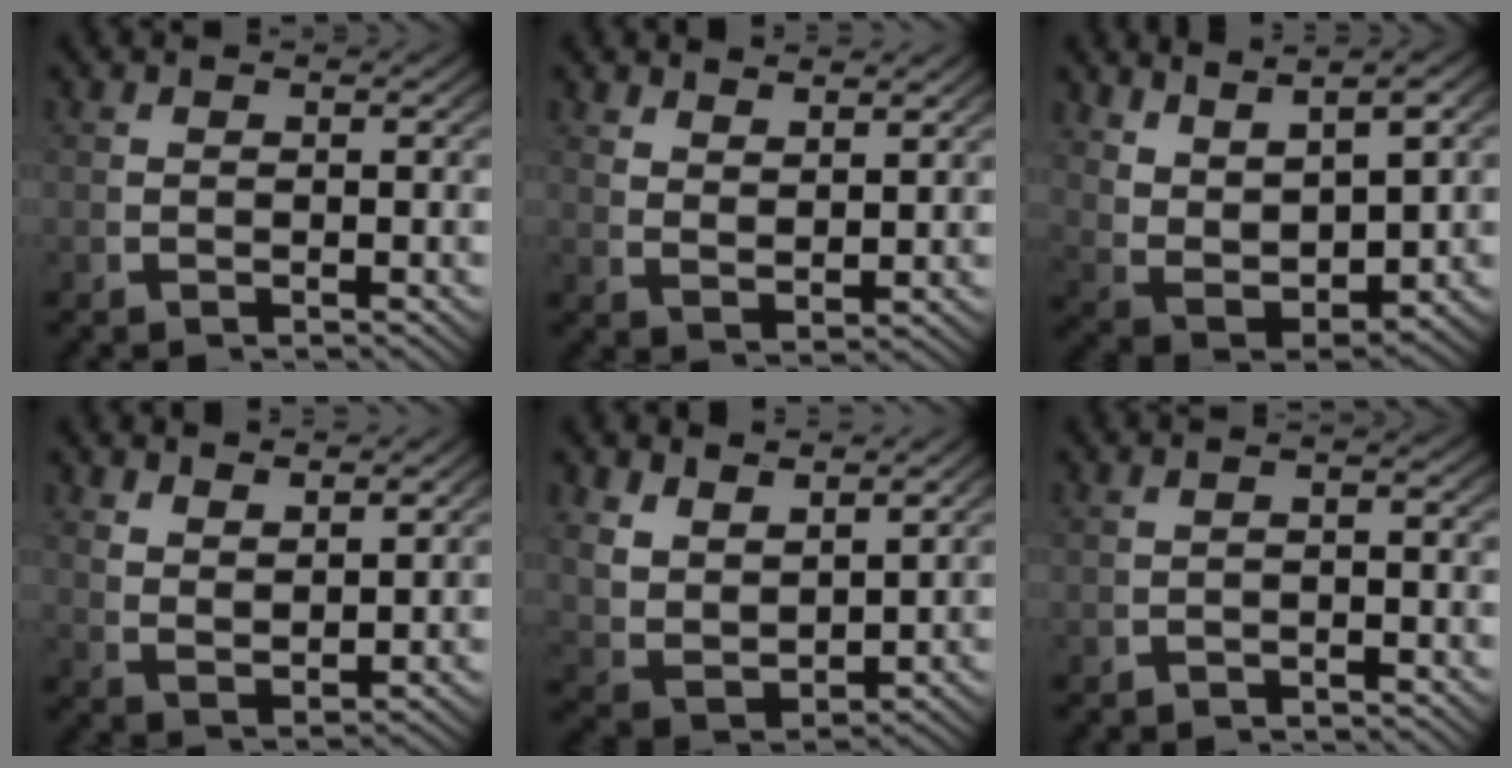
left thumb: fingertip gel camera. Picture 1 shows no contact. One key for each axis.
{"total": 2.8, "fx": 2.6, "fy": 0.5, "fz": 1.0, "tx": -0.016, "ty": -0.005, "tz": 0.059}
{"total": 9.9, "fx": 2.1, "fy": 6.8, "fz": 6.9, "tx": -0.157, "ty": -0.028, "tz": 0.051}
{"total": 3.3, "fx": 2.7, "fy": 1.0, "fz": 1.5, "tx": -0.028, "ty": -0.011, "tz": 0.064}
{"total": 6.4, "fx": 1.5, "fy": 4.7, "fz": 4.1, "tx": -0.105, "ty": -0.035, "tz": 0.049}
{"total": 1.9, "fx": -1.9, "fy": 0.2, "fz": 0.4, "tx": -0.007, "ty": -0.005, "tz": -0.030}